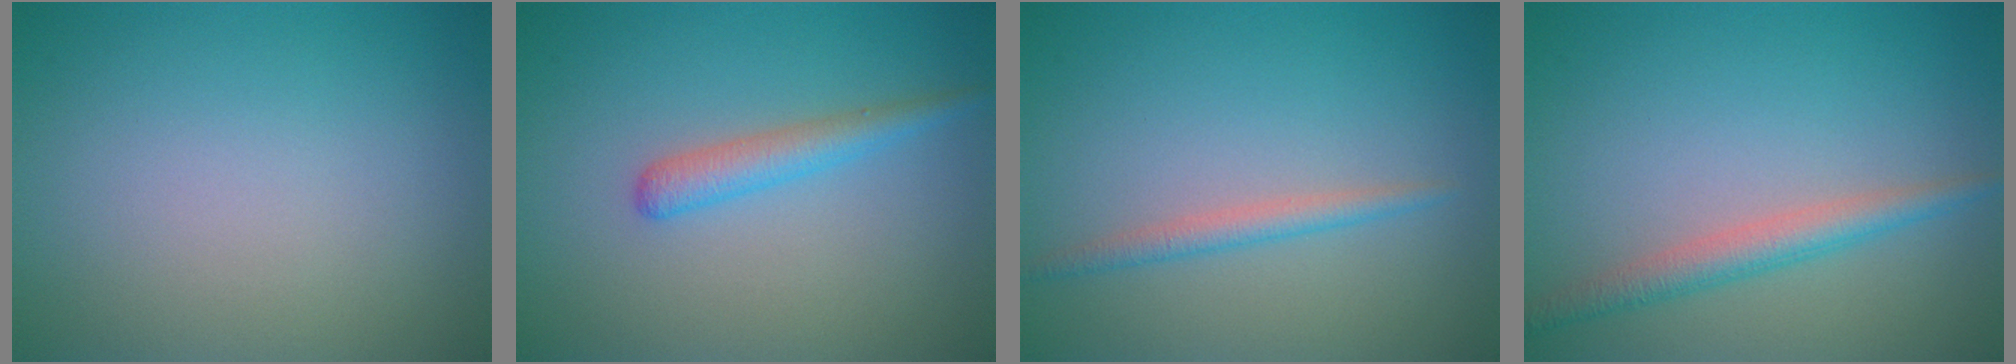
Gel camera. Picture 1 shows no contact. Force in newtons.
{"total": 2.2, "press": 2.2, "slide": 0.1}
{"total": 1.7, "press": 1.7, "slide": 0.0}
{"total": 2.6, "press": 2.6, "slide": 0.0}